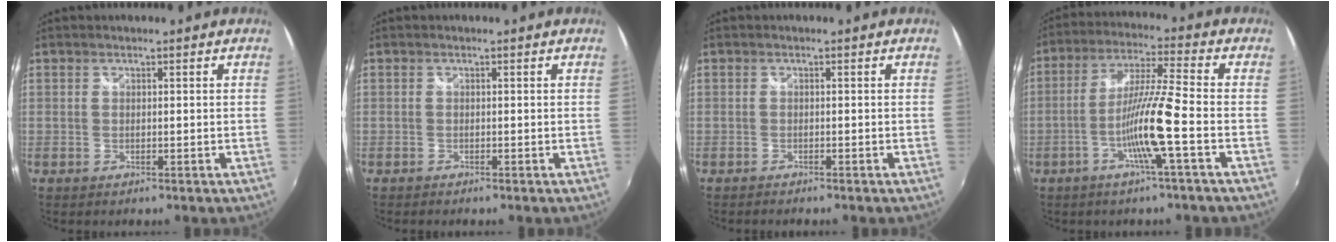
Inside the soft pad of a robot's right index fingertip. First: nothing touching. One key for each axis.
{"total": 0.0}
{"total": 0.9, "fx": -0.9, "fy": 0.0, "fz": 0.2, "tx": -0.010, "ty": -0.009, "tz": -0.019}
{"total": 10.3, "fx": -4.0, "fy": -1.3, "fz": 9.4, "tx": -0.187, "ty": -0.001, "tz": -0.079}